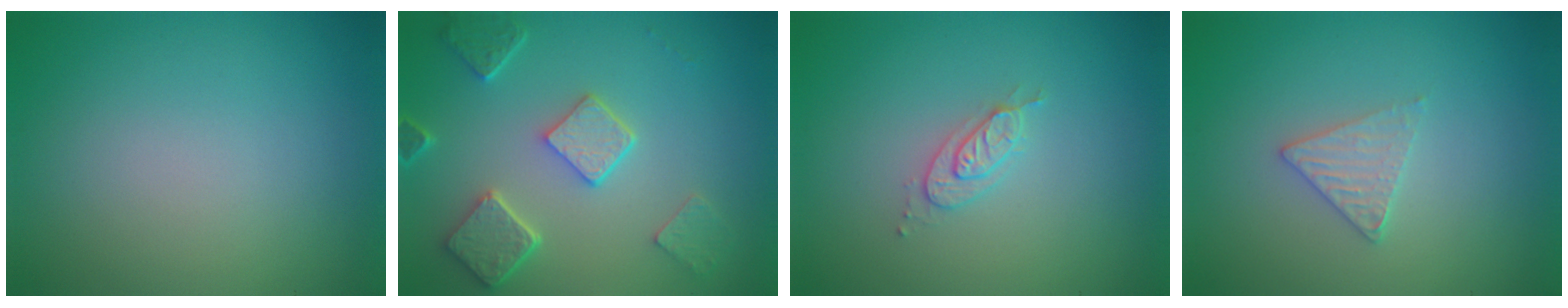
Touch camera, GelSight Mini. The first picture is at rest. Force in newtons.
{"total": 5.0, "press": 3.9, "slide": 3.1}
{"total": 2.0, "press": 2.0, "slide": 0.4}
{"total": 1.8, "press": 1.8, "slide": 0.3}